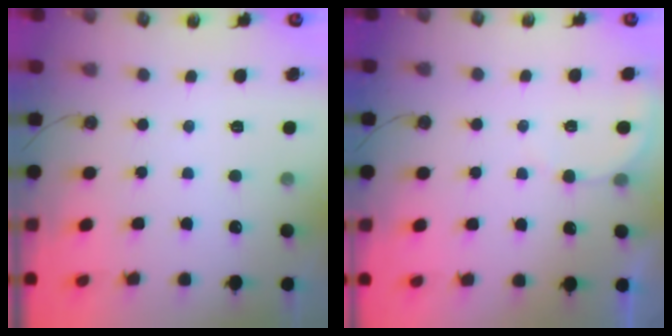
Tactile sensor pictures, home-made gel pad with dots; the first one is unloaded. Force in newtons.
{"total": 2.8, "press": 2.8, "slide": 0.3}